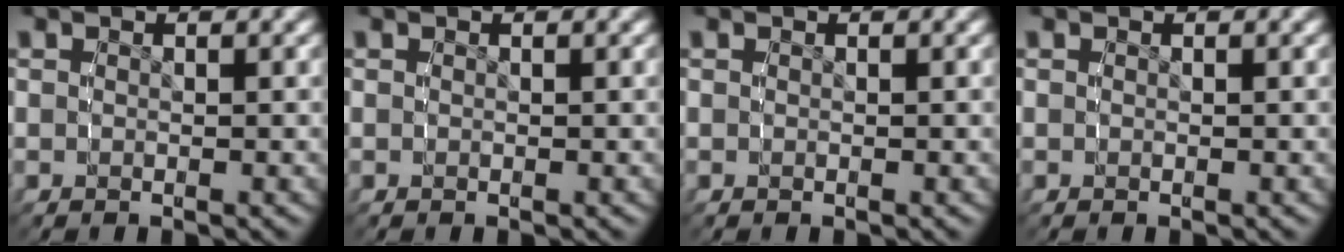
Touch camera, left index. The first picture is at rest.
{"total": 0.0}
{"total": 0.0}
{"total": 0.0}